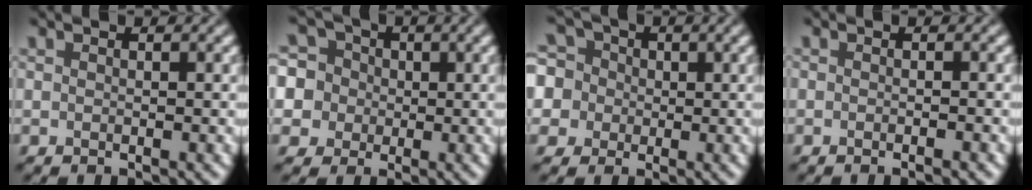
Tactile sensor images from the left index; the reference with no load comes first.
{"total": 8.5, "force": [1.2, 7.8, 3.1], "torque": [-0.076, 0.040, -0.006]}
{"total": 8.0, "force": [1.3, 7.0, 3.5], "torque": [-0.079, 0.041, -0.025]}
{"total": 0.9, "force": [-0.6, 0.0, 0.7], "torque": [-0.012, 0.001, -0.008]}